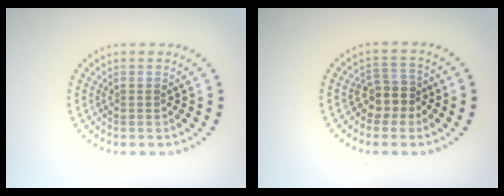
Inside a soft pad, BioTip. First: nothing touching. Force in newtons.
{"total": 2.8, "press": 2.4, "slide": 1.4}